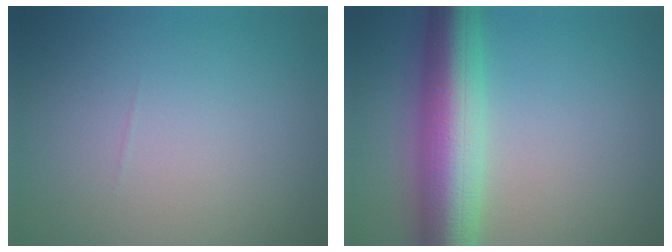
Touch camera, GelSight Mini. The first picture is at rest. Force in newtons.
{"total": 9.5, "press": 9.5, "slide": 0.2}